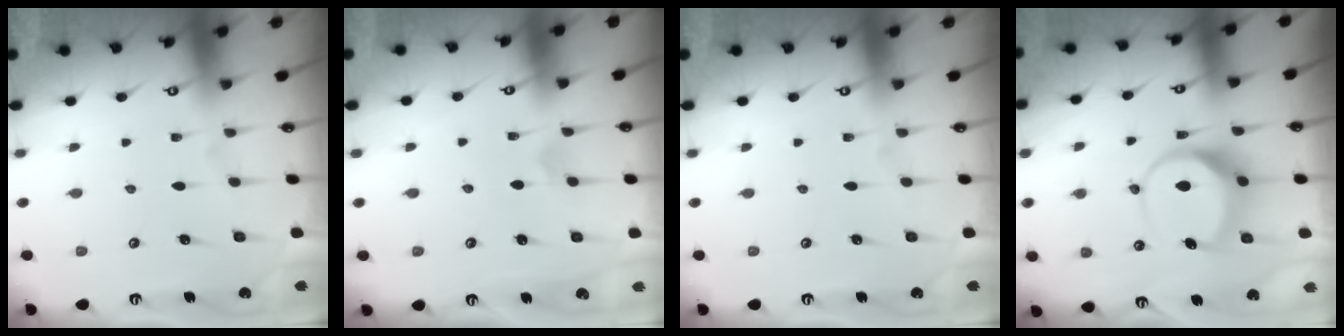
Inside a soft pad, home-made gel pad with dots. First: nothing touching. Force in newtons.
{"total": 2.1, "press": 2.1, "slide": 0.2}
{"total": 0.0}
{"total": 8.5, "press": 8.4, "slide": 0.9}